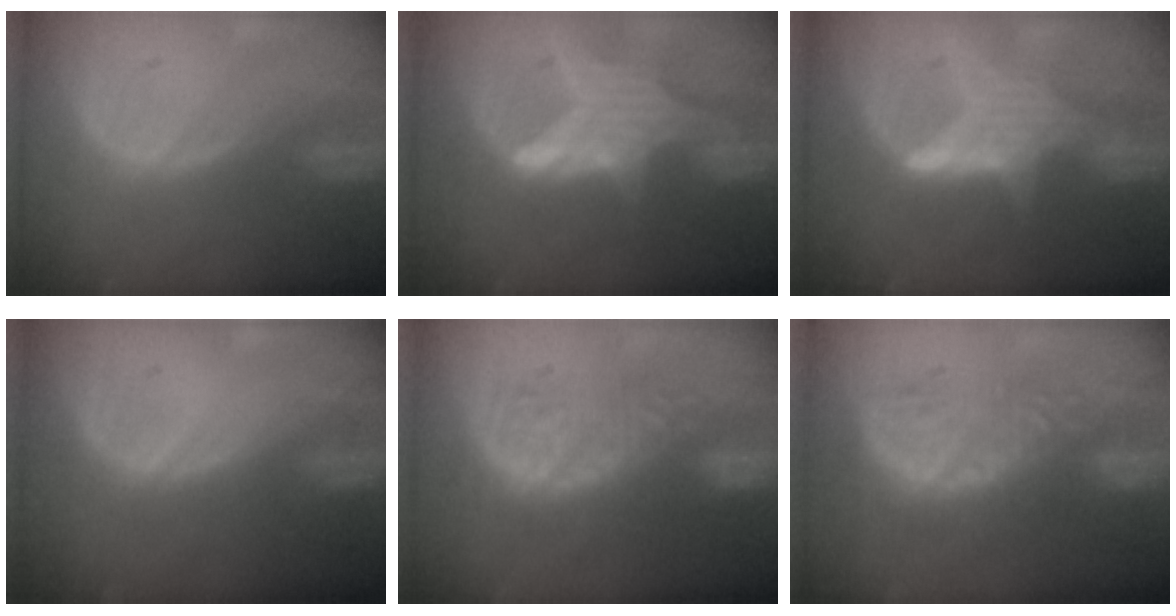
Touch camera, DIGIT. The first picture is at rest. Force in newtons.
{"total": 7.4, "press": 6.9, "slide": 2.6}
{"total": 6.4, "press": 6.2, "slide": 1.7}
{"total": 0.0}
{"total": 8.9, "press": 8.7, "slide": 1.9}
{"total": 9.9, "press": 8.7, "slide": 4.8}